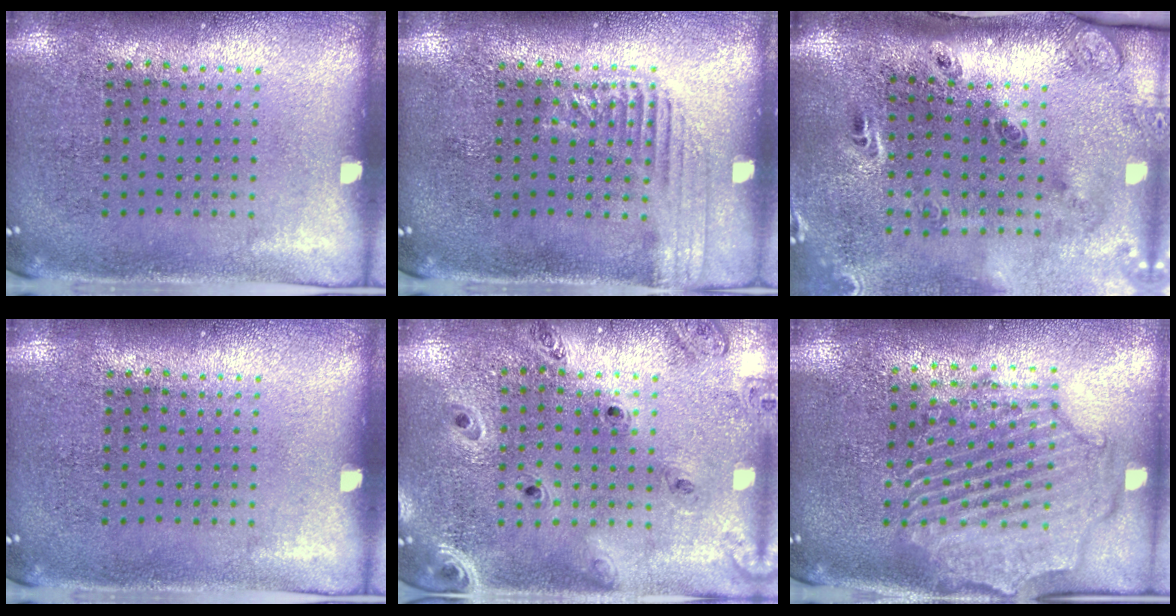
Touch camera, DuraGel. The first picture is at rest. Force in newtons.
{"total": 1.7, "press": 1.6, "slide": 0.2}
{"total": 3.0, "press": 1.9, "slide": 2.4}
{"total": 0.0}
{"total": 1.3, "press": 1.3, "slide": 0.1}
{"total": 2.2, "press": 2.1, "slide": 0.8}